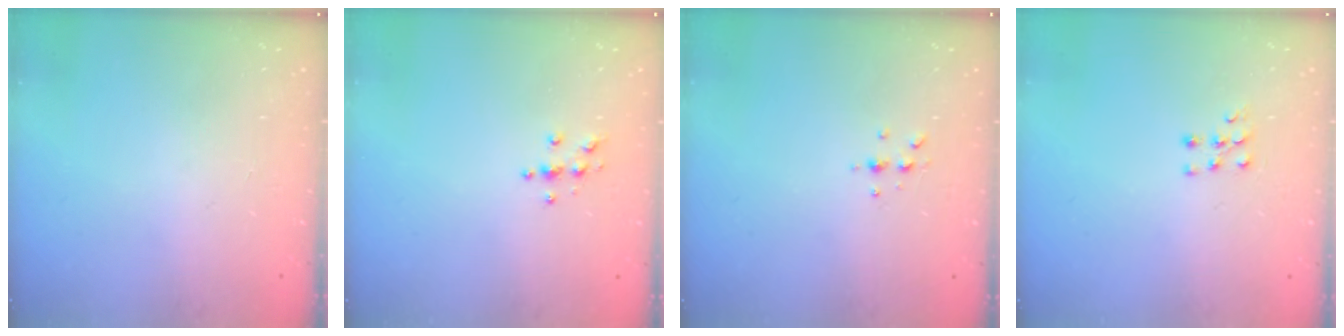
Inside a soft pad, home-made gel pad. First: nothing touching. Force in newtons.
{"total": 3.6, "press": 3.6, "slide": 0.4}
{"total": 4.4, "press": 4.3, "slide": 0.5}
{"total": 6.1, "press": 6.0, "slide": 0.5}